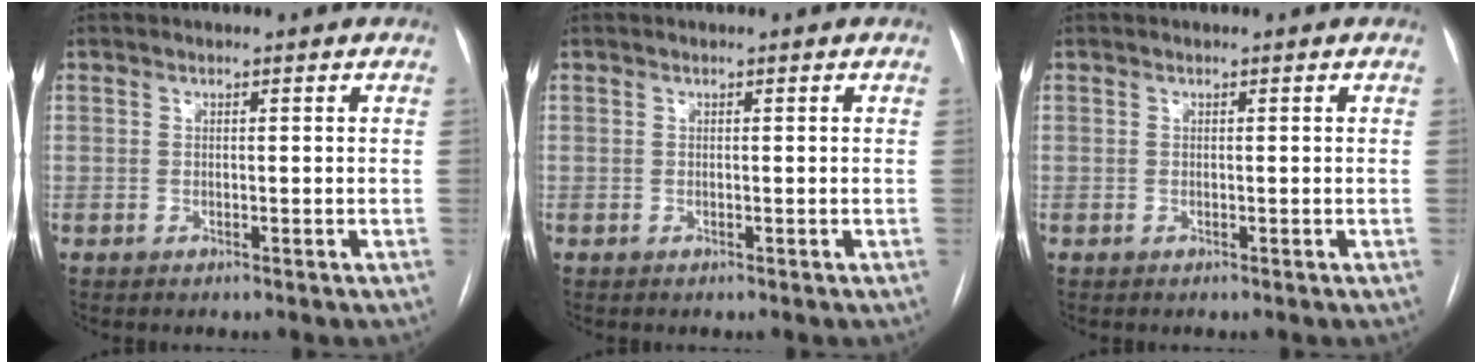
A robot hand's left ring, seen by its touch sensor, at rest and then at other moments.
{"total": 0.0}
{"total": 0.0}